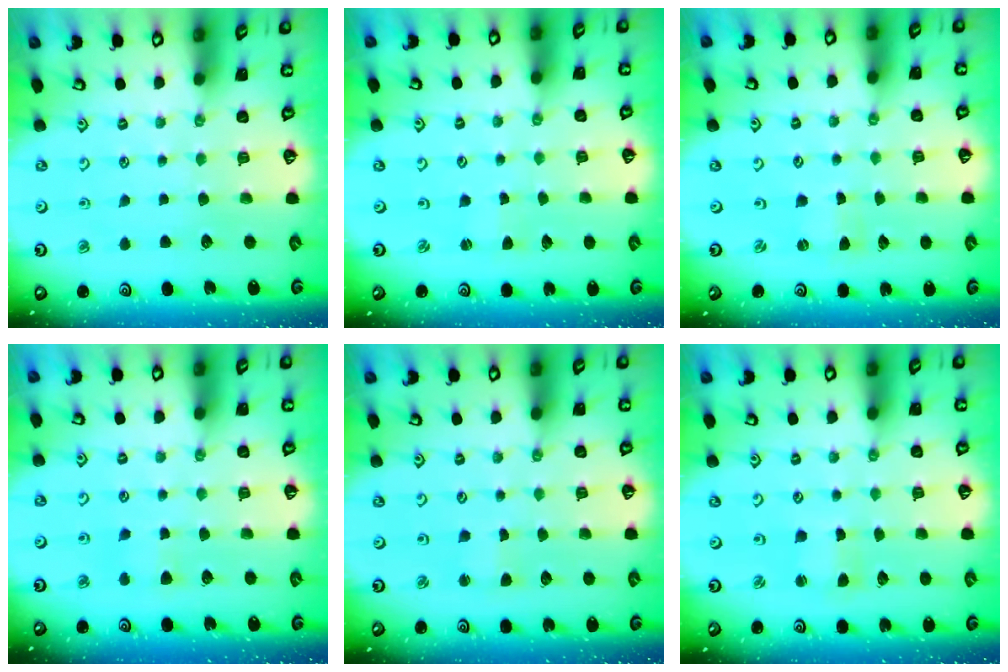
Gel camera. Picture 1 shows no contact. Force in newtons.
{"total": 0.0}
{"total": 0.0}
{"total": 4.8, "press": 4.7, "slide": 0.7}
{"total": 2.1, "press": 2.1, "slide": 0.4}
{"total": 1.4, "press": 1.4, "slide": 0.2}